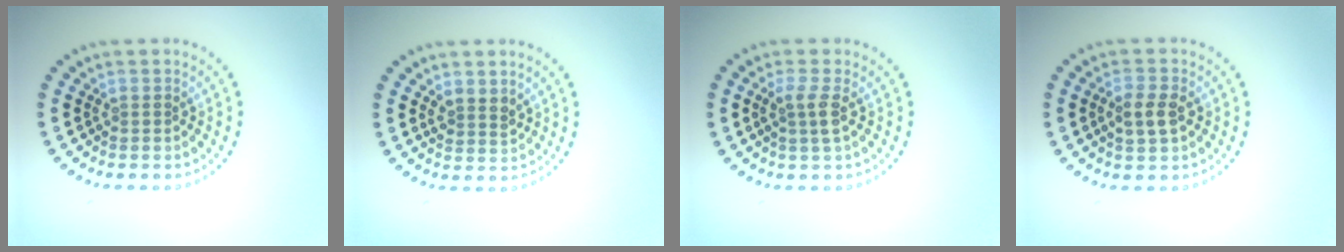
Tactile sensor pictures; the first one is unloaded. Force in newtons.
{"total": 1.6, "press": 1.3, "slide": 0.9}
{"total": 1.8, "press": 1.5, "slide": 1.0}
{"total": 2.6, "press": 2.6, "slide": 0.2}